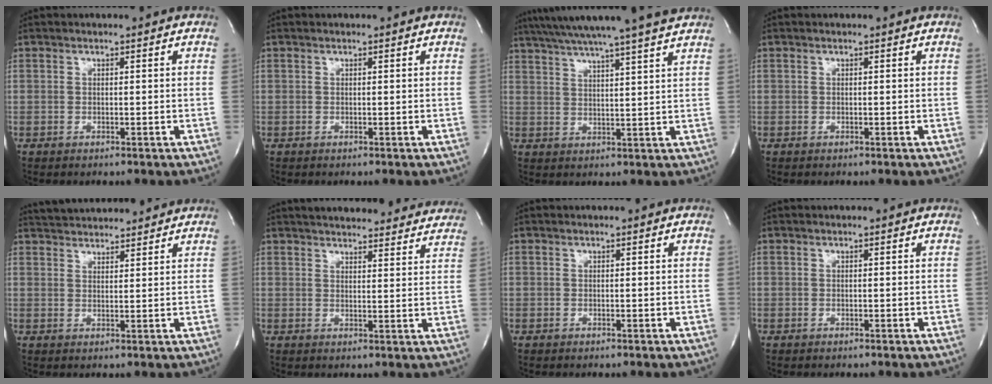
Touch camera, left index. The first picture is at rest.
{"total": 0.0}
{"total": 18.1, "force": [15.8, -1.1, 8.8], "torque": [-0.154, 0.002, 0.221]}
{"total": 0.0}
{"total": 9.6, "force": [9.2, 1.4, 2.3], "torque": [-0.041, 0.029, 0.133]}
{"total": 22.8, "force": [21.2, 4.8, 6.9], "torque": [-0.100, -0.010, 0.253]}
{"total": 0.0}
{"total": 0.0}